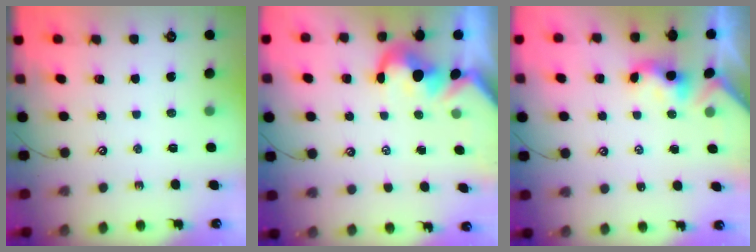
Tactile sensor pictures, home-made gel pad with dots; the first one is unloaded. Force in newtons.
{"total": 2.9, "press": 2.7, "slide": 1.1}
{"total": 0.0}